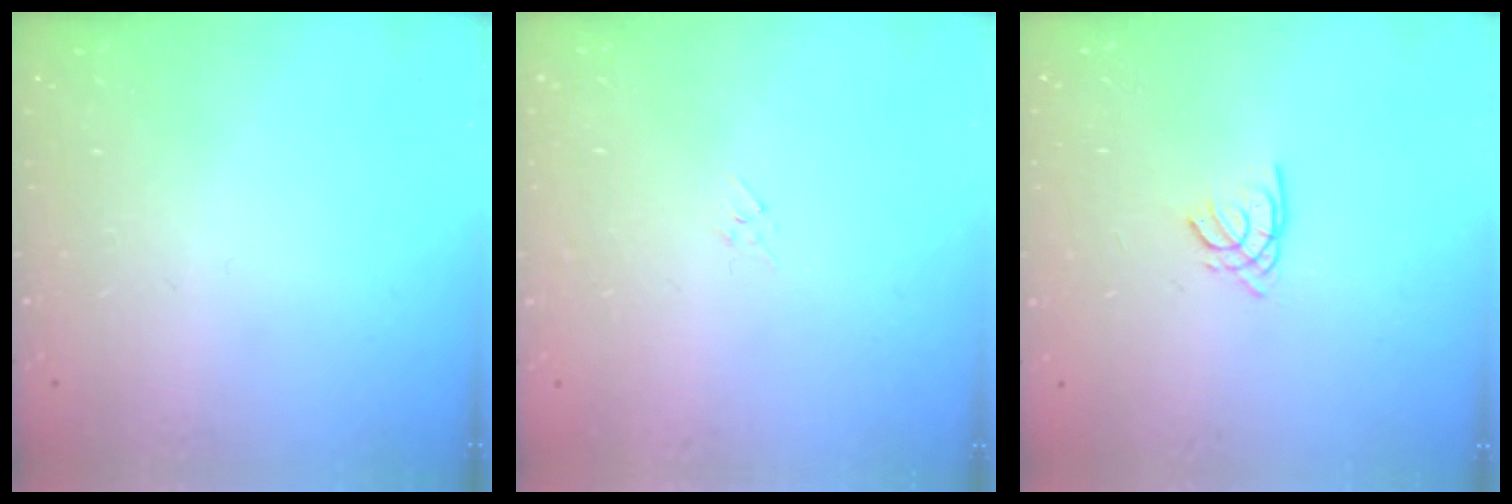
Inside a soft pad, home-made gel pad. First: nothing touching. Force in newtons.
{"total": 2.9, "press": 2.9, "slide": 0.6}
{"total": 1.6, "press": 1.6, "slide": 0.2}